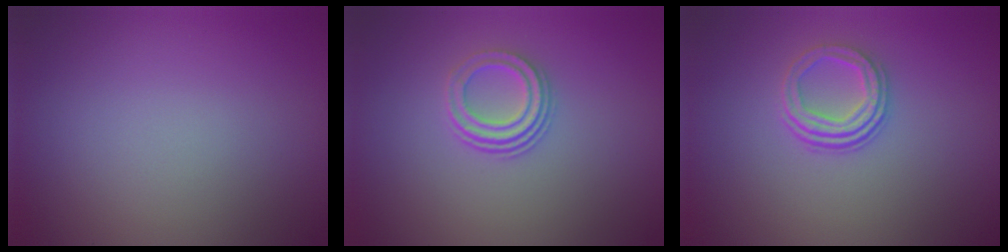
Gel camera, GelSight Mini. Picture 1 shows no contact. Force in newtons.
{"total": 3.0, "press": 2.2, "slide": 2.0}
{"total": 3.1, "press": 2.4, "slide": 1.9}